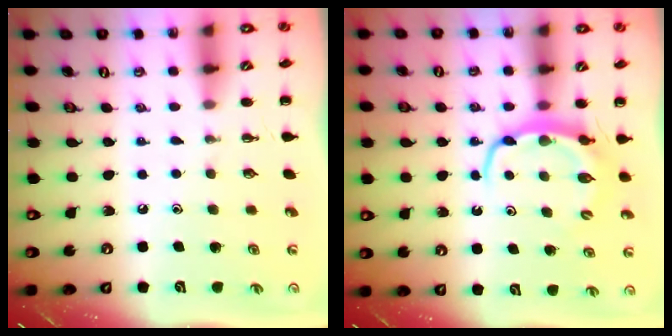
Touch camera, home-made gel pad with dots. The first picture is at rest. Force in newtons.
{"total": 5.9, "press": 5.9, "slide": 0.4}